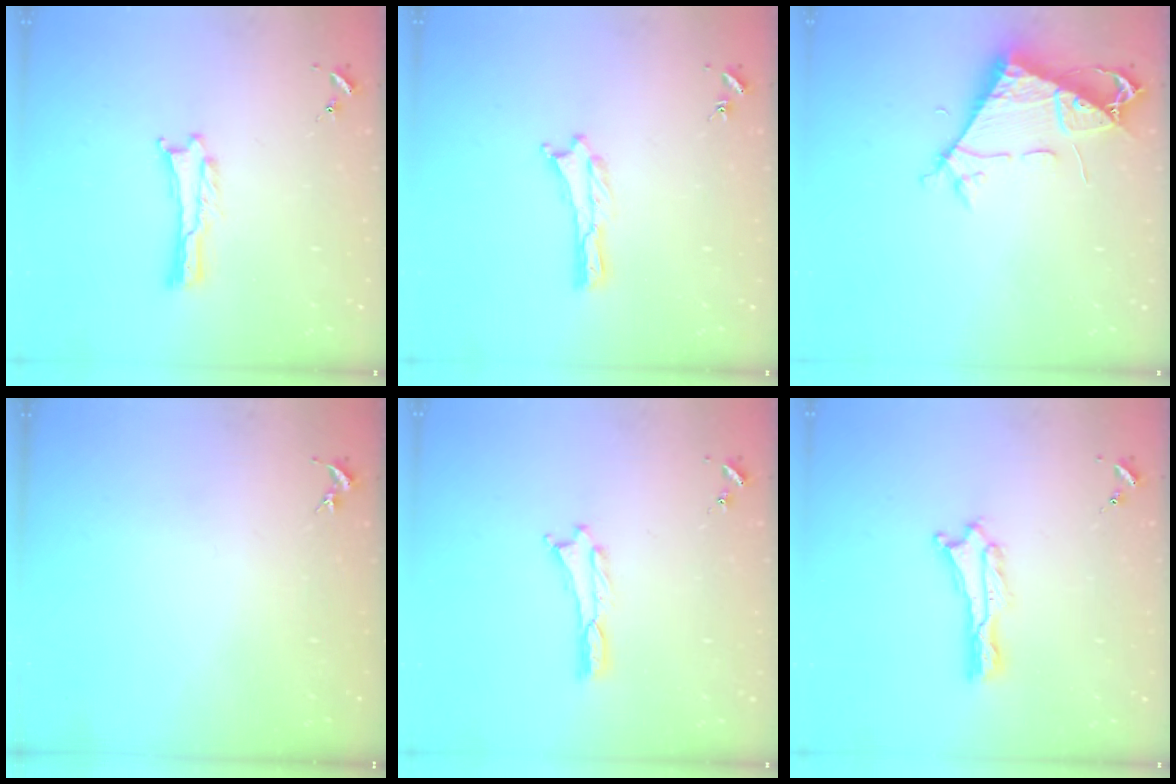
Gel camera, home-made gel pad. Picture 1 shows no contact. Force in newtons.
{"total": 0.0}
{"total": 7.9, "press": 7.9, "slide": 0.7}
{"total": 0.0}
{"total": 0.0}
{"total": 0.7, "press": 0.7, "slide": 0.1}